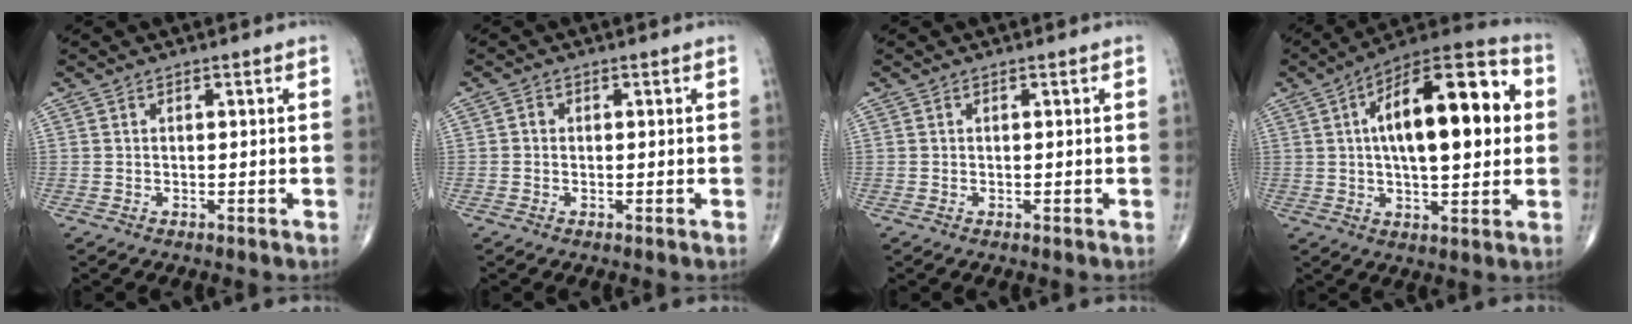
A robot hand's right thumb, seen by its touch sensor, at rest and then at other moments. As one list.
[{"total": 0.8, "force": [-0.1, 0.7, 0.4], "torque": [-0.001, 0.002, -0.005]}, {"total": 0.0}, {"total": 21.9, "force": [3.6, 9.0, 19.6], "torque": [-0.280, 0.021, 0.043]}]